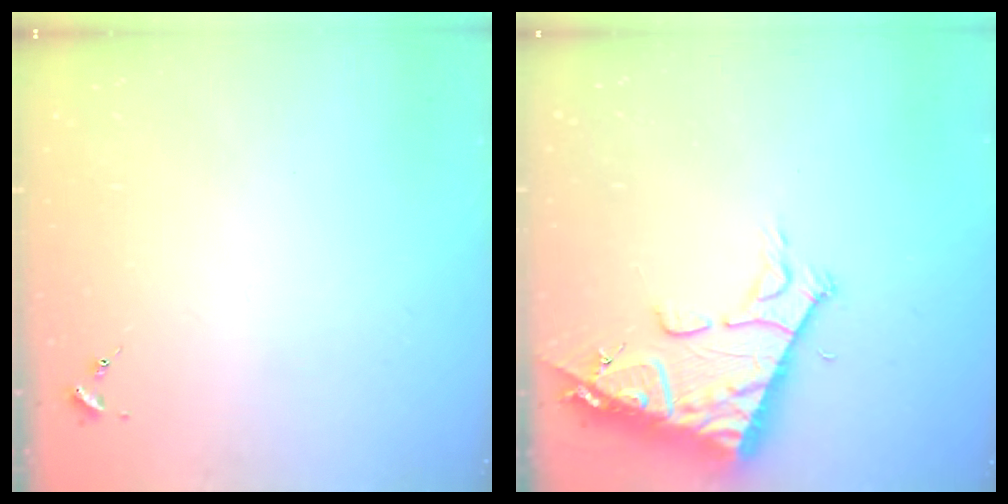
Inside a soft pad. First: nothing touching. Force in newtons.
{"total": 13.9, "press": 13.8, "slide": 1.7}